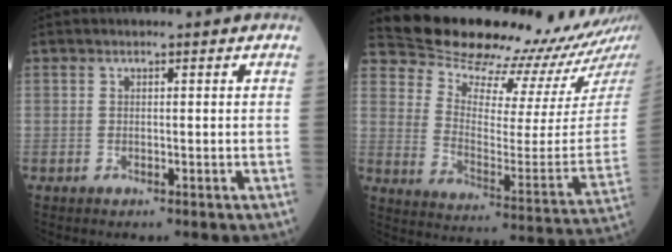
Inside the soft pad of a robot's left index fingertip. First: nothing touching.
{"total": 20.6, "force": [19.8, 0.5, 5.9], "torque": [-0.112, -0.110, 0.269]}